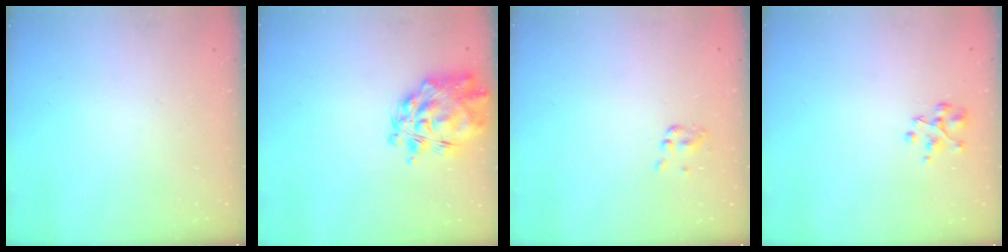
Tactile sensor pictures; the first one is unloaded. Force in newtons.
{"total": 9.1, "press": 8.6, "slide": 3.0}
{"total": 1.8, "press": 1.7, "slide": 0.7}
{"total": 2.8, "press": 2.8, "slide": 0.2}